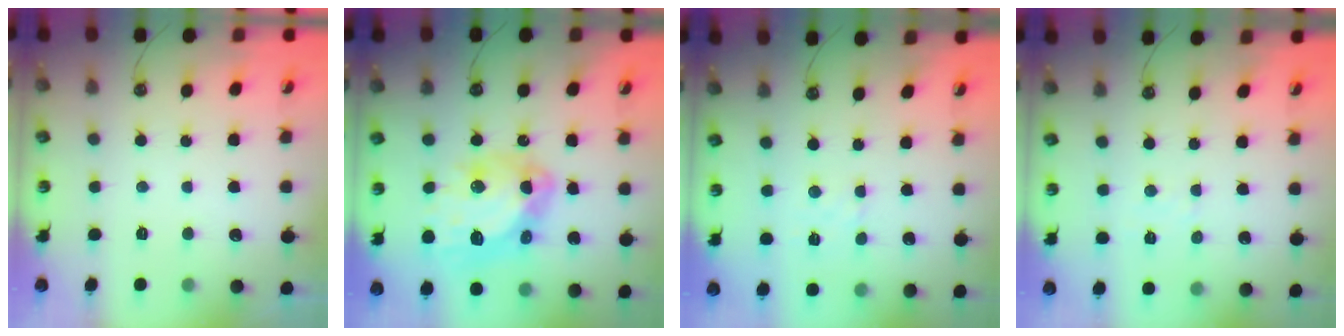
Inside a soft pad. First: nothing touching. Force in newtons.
{"total": 17.4, "press": 17.3, "slide": 2.2}
{"total": 2.0, "press": 1.9, "slide": 0.6}
{"total": 3.1, "press": 3.0, "slide": 0.6}